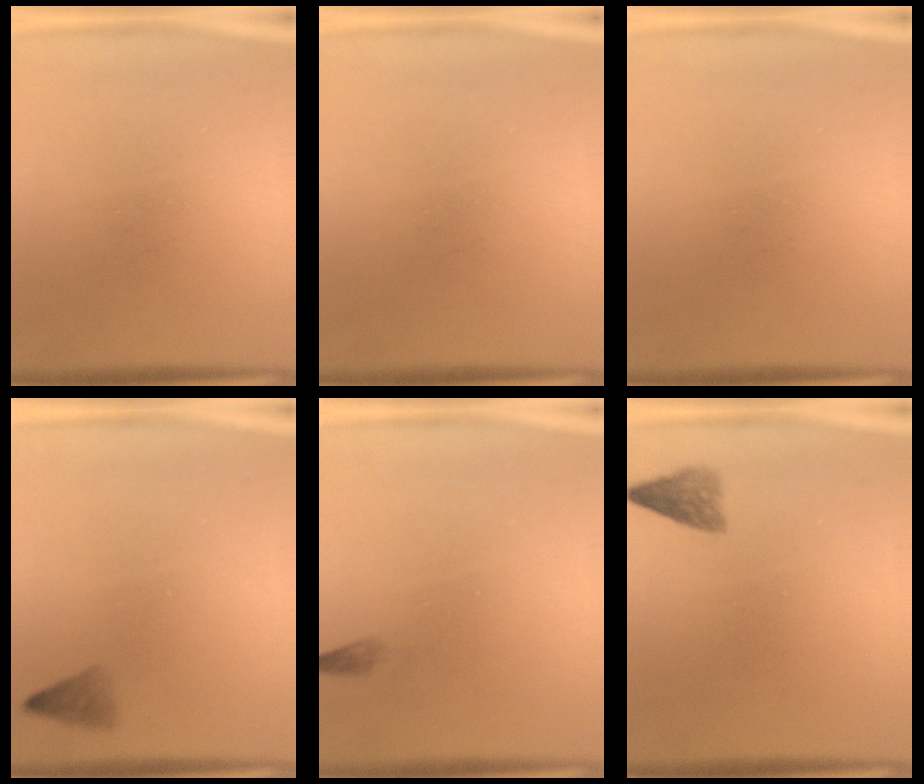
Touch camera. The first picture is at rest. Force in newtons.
{"total": 0.0}
{"total": 0.0}
{"total": 1.6}
{"total": 0.7}
{"total": 2.3}